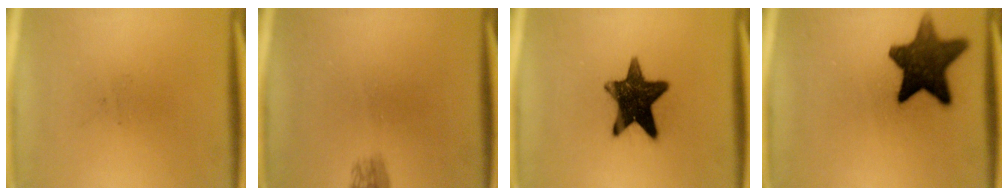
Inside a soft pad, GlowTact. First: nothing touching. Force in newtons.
{"total": 1.6}
{"total": 14.1}
{"total": 13.4}